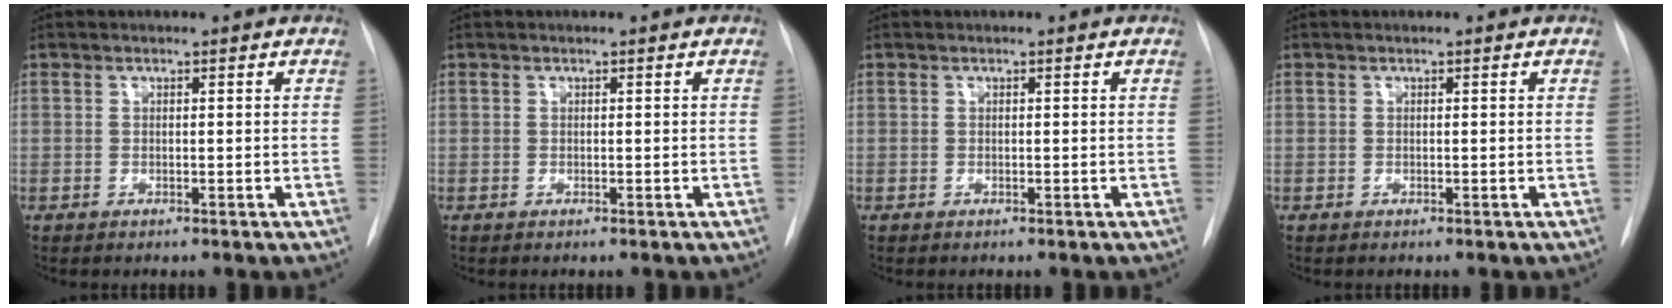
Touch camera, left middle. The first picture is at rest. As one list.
[{"total": 0.0}, {"total": 0.0}, {"total": 0.0}]